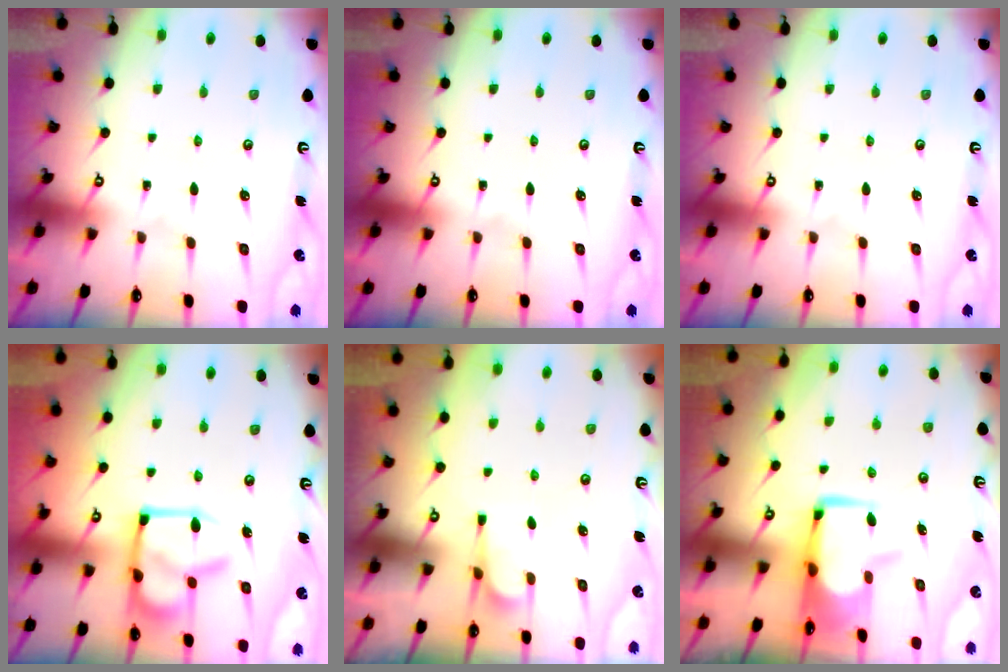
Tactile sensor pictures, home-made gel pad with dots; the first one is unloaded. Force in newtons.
{"total": 0.0}
{"total": 0.0}
{"total": 14.5, "press": 14.4, "slide": 1.6}
{"total": 2.4, "press": 2.2, "slide": 1.0}
{"total": 0.8, "press": 0.0, "slide": 0.8}